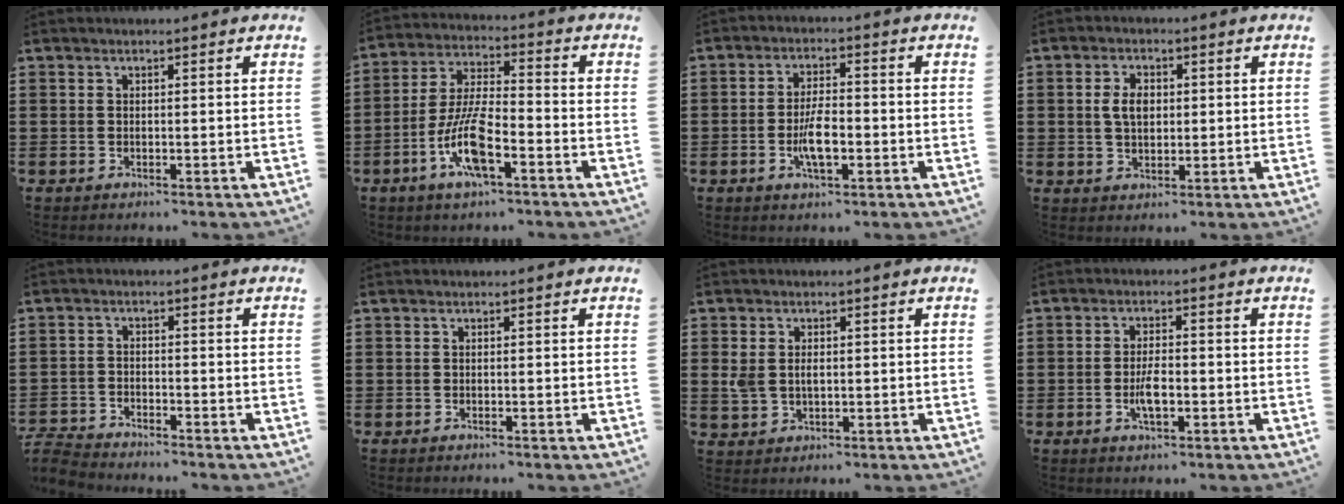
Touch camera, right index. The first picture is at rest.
{"total": 10.2, "force": [-4.5, 2.9, 8.7], "torque": [-0.194, -0.008, -0.085]}
{"total": 5.7, "force": [-1.5, 1.8, 5.2], "torque": [-0.108, -0.005, -0.031]}
{"total": 4.0, "force": [0.5, 2.4, 3.1], "torque": [-0.073, 0.010, 0.004]}
{"total": 3.5, "force": [-3.5, 0.3, 0.1], "torque": [-0.019, -0.003, -0.080]}
{"total": 0.0}
{"total": 2.7, "force": [0.2, 1.8, 1.9], "torque": [-0.048, 0.005, 0.000]}
{"total": 4.1, "force": [-1.1, 1.2, 3.7], "torque": [-0.080, -0.006, -0.022]}